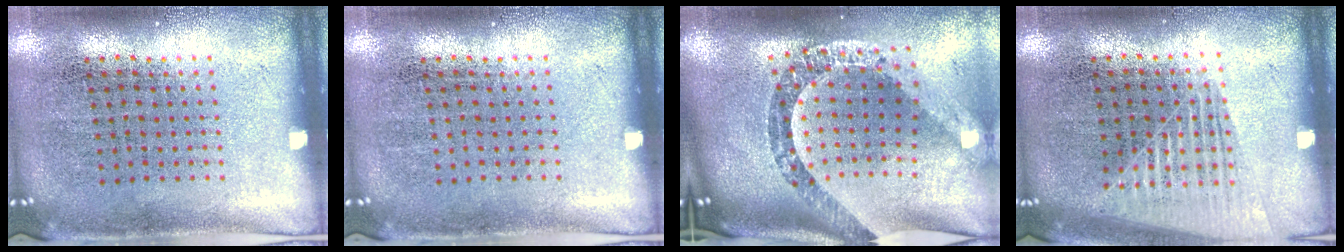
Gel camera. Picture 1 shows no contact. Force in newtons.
{"total": 0.0}
{"total": 3.2, "press": 2.3, "slide": 2.2}
{"total": 1.5, "press": 1.5, "slide": 0.4}